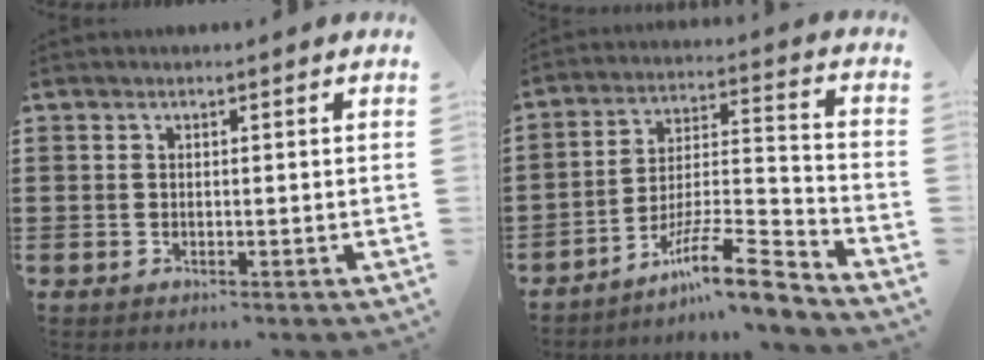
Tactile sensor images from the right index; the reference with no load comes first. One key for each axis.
{"total": 11.2, "fx": -8.7, "fy": 1.5, "fz": 6.9, "tx": -0.111, "ty": 0.016, "tz": -0.167}